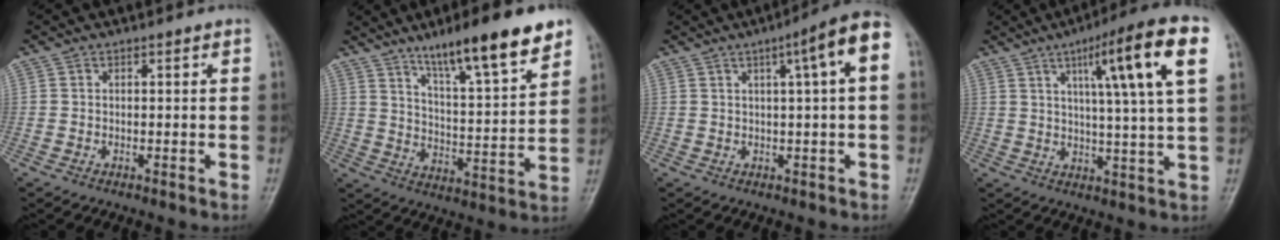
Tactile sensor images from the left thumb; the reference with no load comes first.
{"total": 17.3, "force": [11.7, 3.1, 12.4], "torque": [-0.170, -0.058, 0.189]}
{"total": 8.2, "force": [2.2, 0.8, 7.8], "torque": [-0.116, 0.022, 0.026]}
{"total": 16.1, "force": [6.1, 1.3, 14.8], "torque": [-0.227, -0.006, 0.088]}